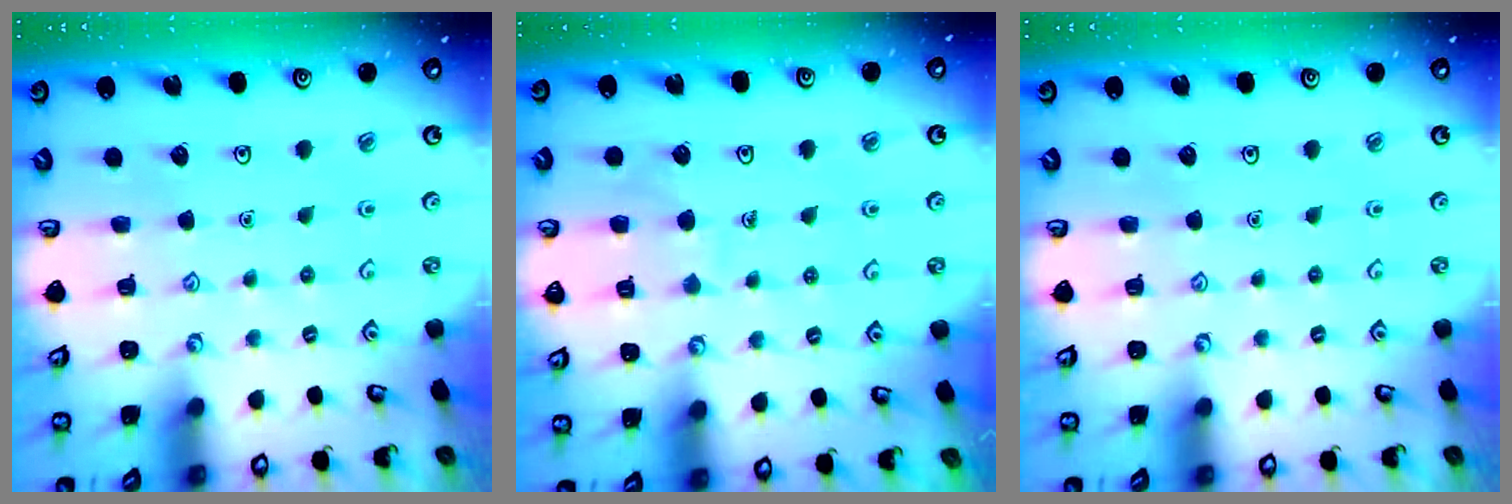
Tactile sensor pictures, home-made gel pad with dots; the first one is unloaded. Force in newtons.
{"total": 5.0, "press": 5.0, "slide": 0.5}
{"total": 0.0}